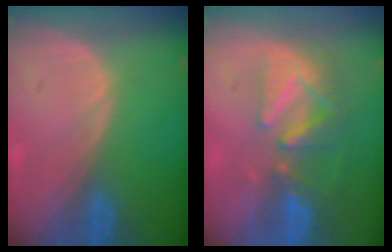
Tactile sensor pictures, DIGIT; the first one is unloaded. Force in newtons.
{"total": 8.4, "press": 7.8, "slide": 3.2}